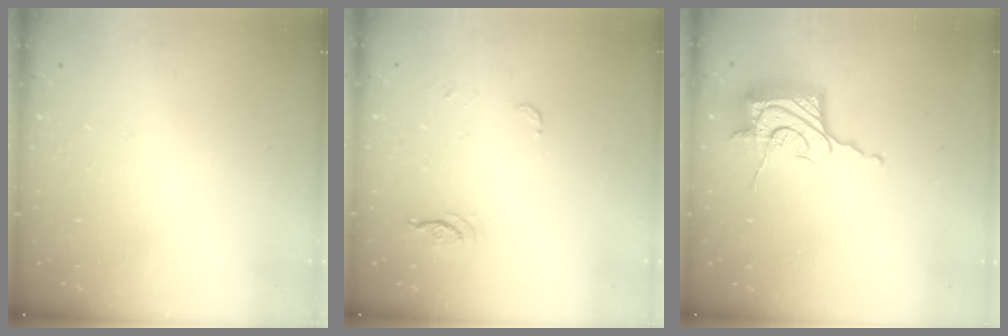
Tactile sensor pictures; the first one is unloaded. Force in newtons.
{"total": 14.3, "press": 5.9, "slide": 13.1}
{"total": 17.2, "press": 17.1, "slide": 0.7}